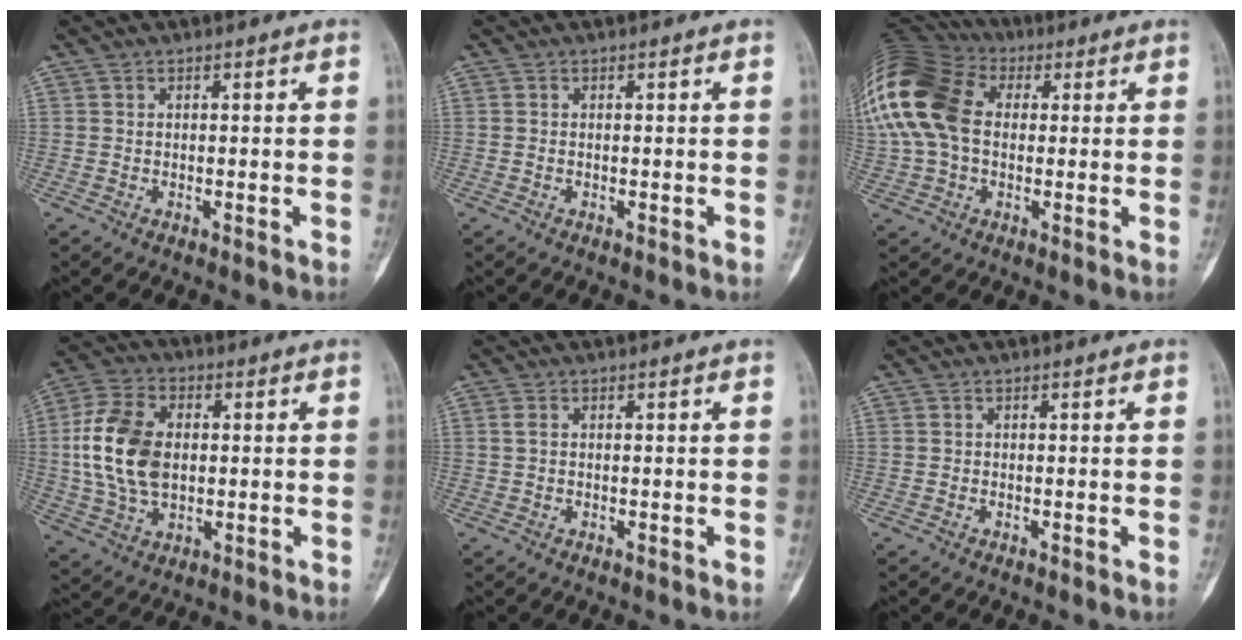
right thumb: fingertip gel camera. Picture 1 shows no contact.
{"total": 0.0}
{"total": 22.7, "force": [4.0, 16.0, 15.5], "torque": [-0.364, 0.051, 0.075]}
{"total": 14.7, "force": [0.8, 9.5, 11.2], "torque": [-0.216, 0.008, 0.017]}
{"total": 1.1, "force": [0.3, 0.6, 0.9], "torque": [-0.024, 0.004, 0.010]}
{"total": 0.0}